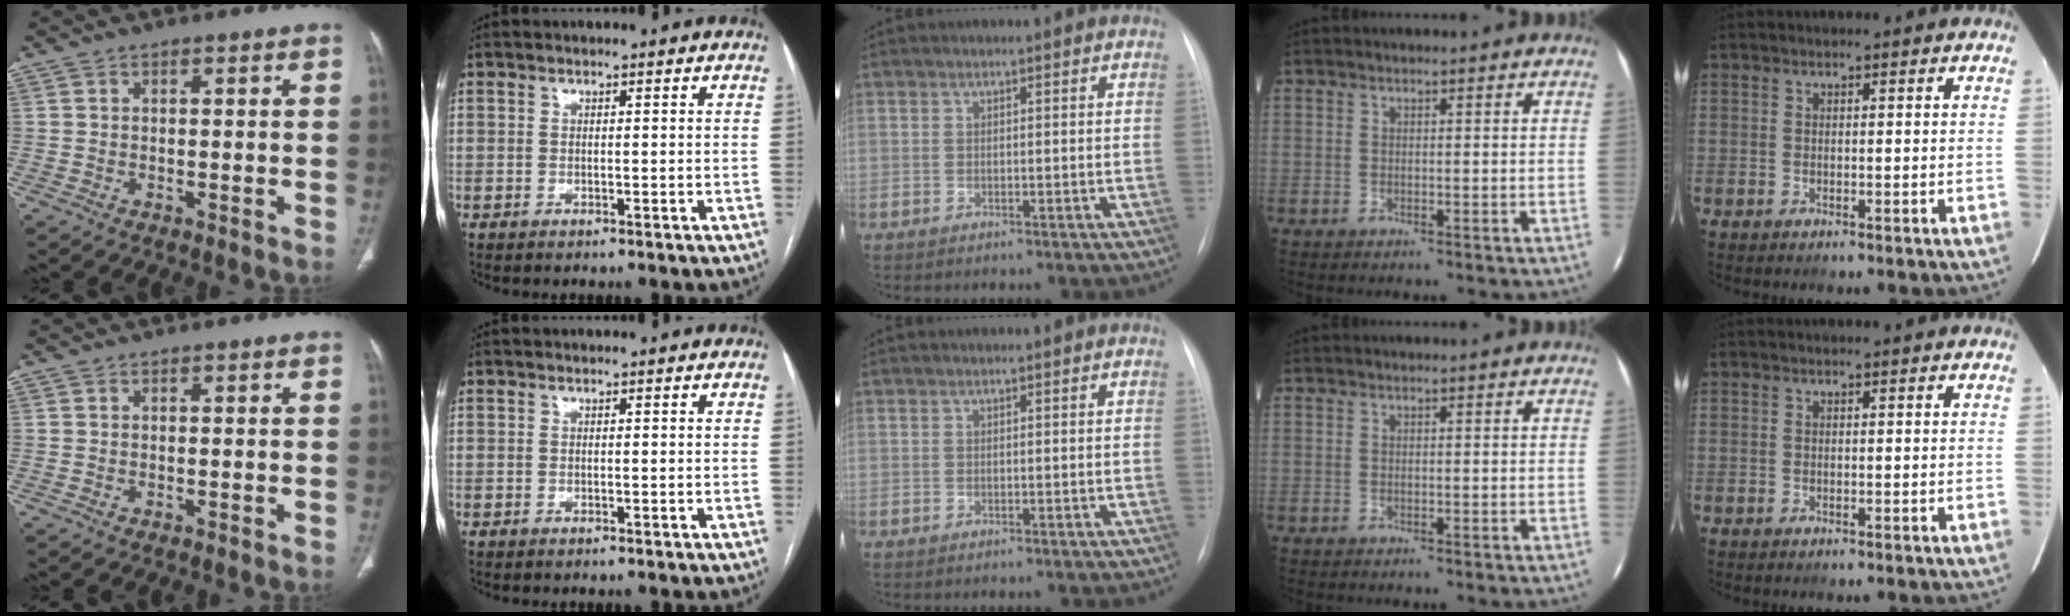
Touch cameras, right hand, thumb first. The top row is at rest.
{}